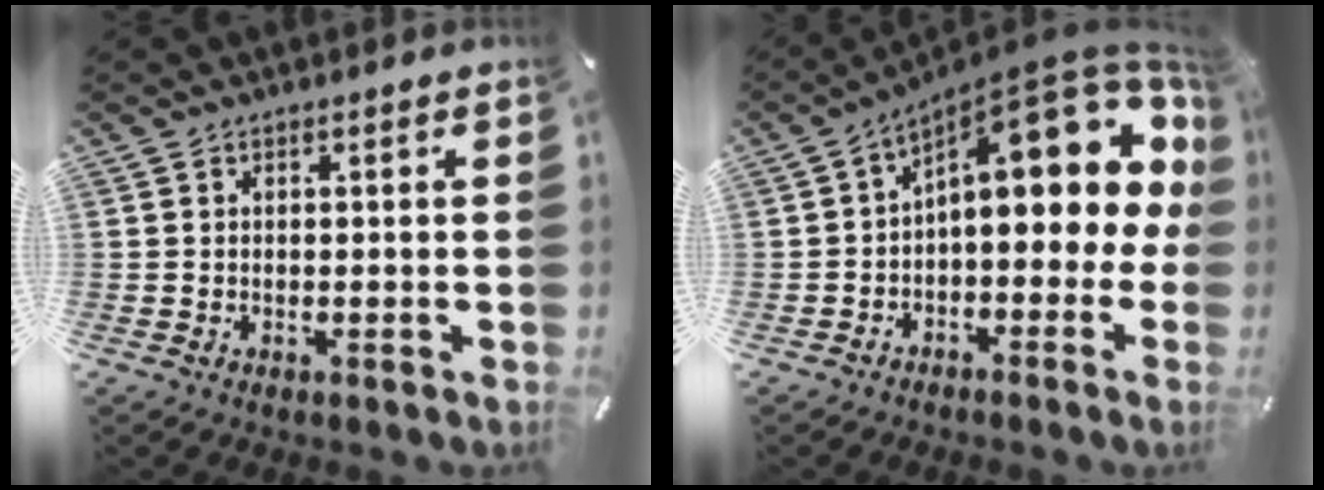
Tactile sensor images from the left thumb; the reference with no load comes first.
{"total": 17.3, "force": [7.1, 6.9, 14.2], "torque": [-0.185, -0.066, 0.118]}